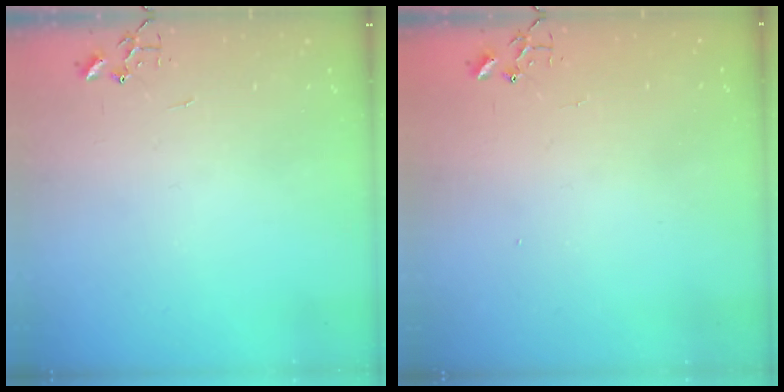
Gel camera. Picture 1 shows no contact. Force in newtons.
{"total": 1.3, "press": 1.2, "slide": 0.1}